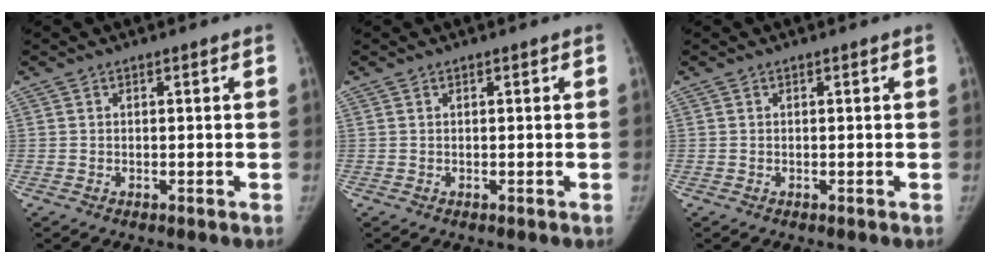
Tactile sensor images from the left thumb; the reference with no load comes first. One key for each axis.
{"total": 0.0}
{"total": 0.0}